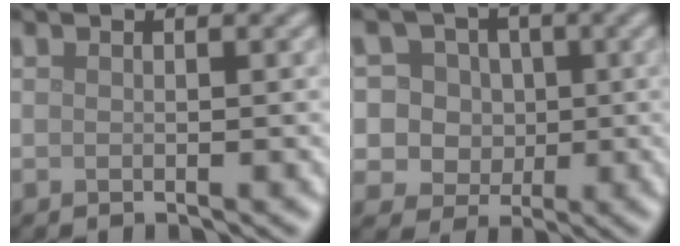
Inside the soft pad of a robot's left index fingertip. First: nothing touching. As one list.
[{"total": 7.6, "force": [2.2, 6.7, 2.9], "torque": [-0.049, 0.024, 0.016]}]